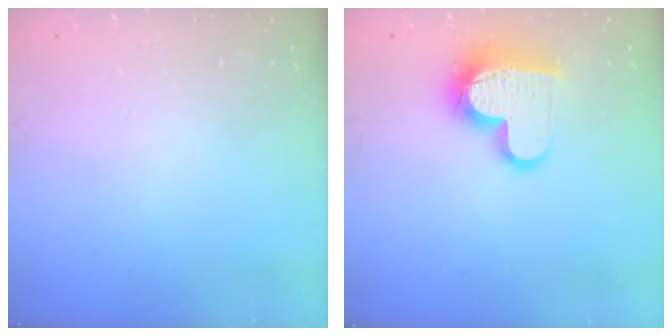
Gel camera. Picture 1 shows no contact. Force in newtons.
{"total": 15.8, "press": 15.8, "slide": 1.2}